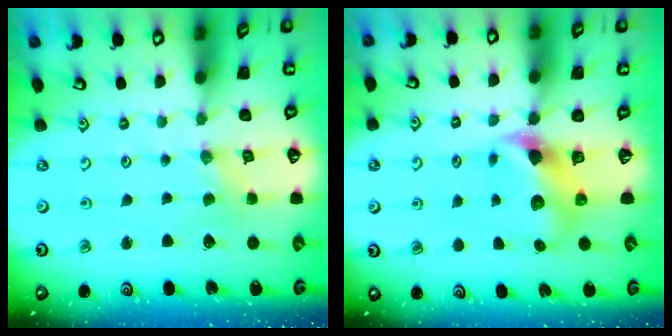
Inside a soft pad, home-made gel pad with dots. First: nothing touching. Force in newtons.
{"total": 7.5, "press": 7.5, "slide": 1.1}